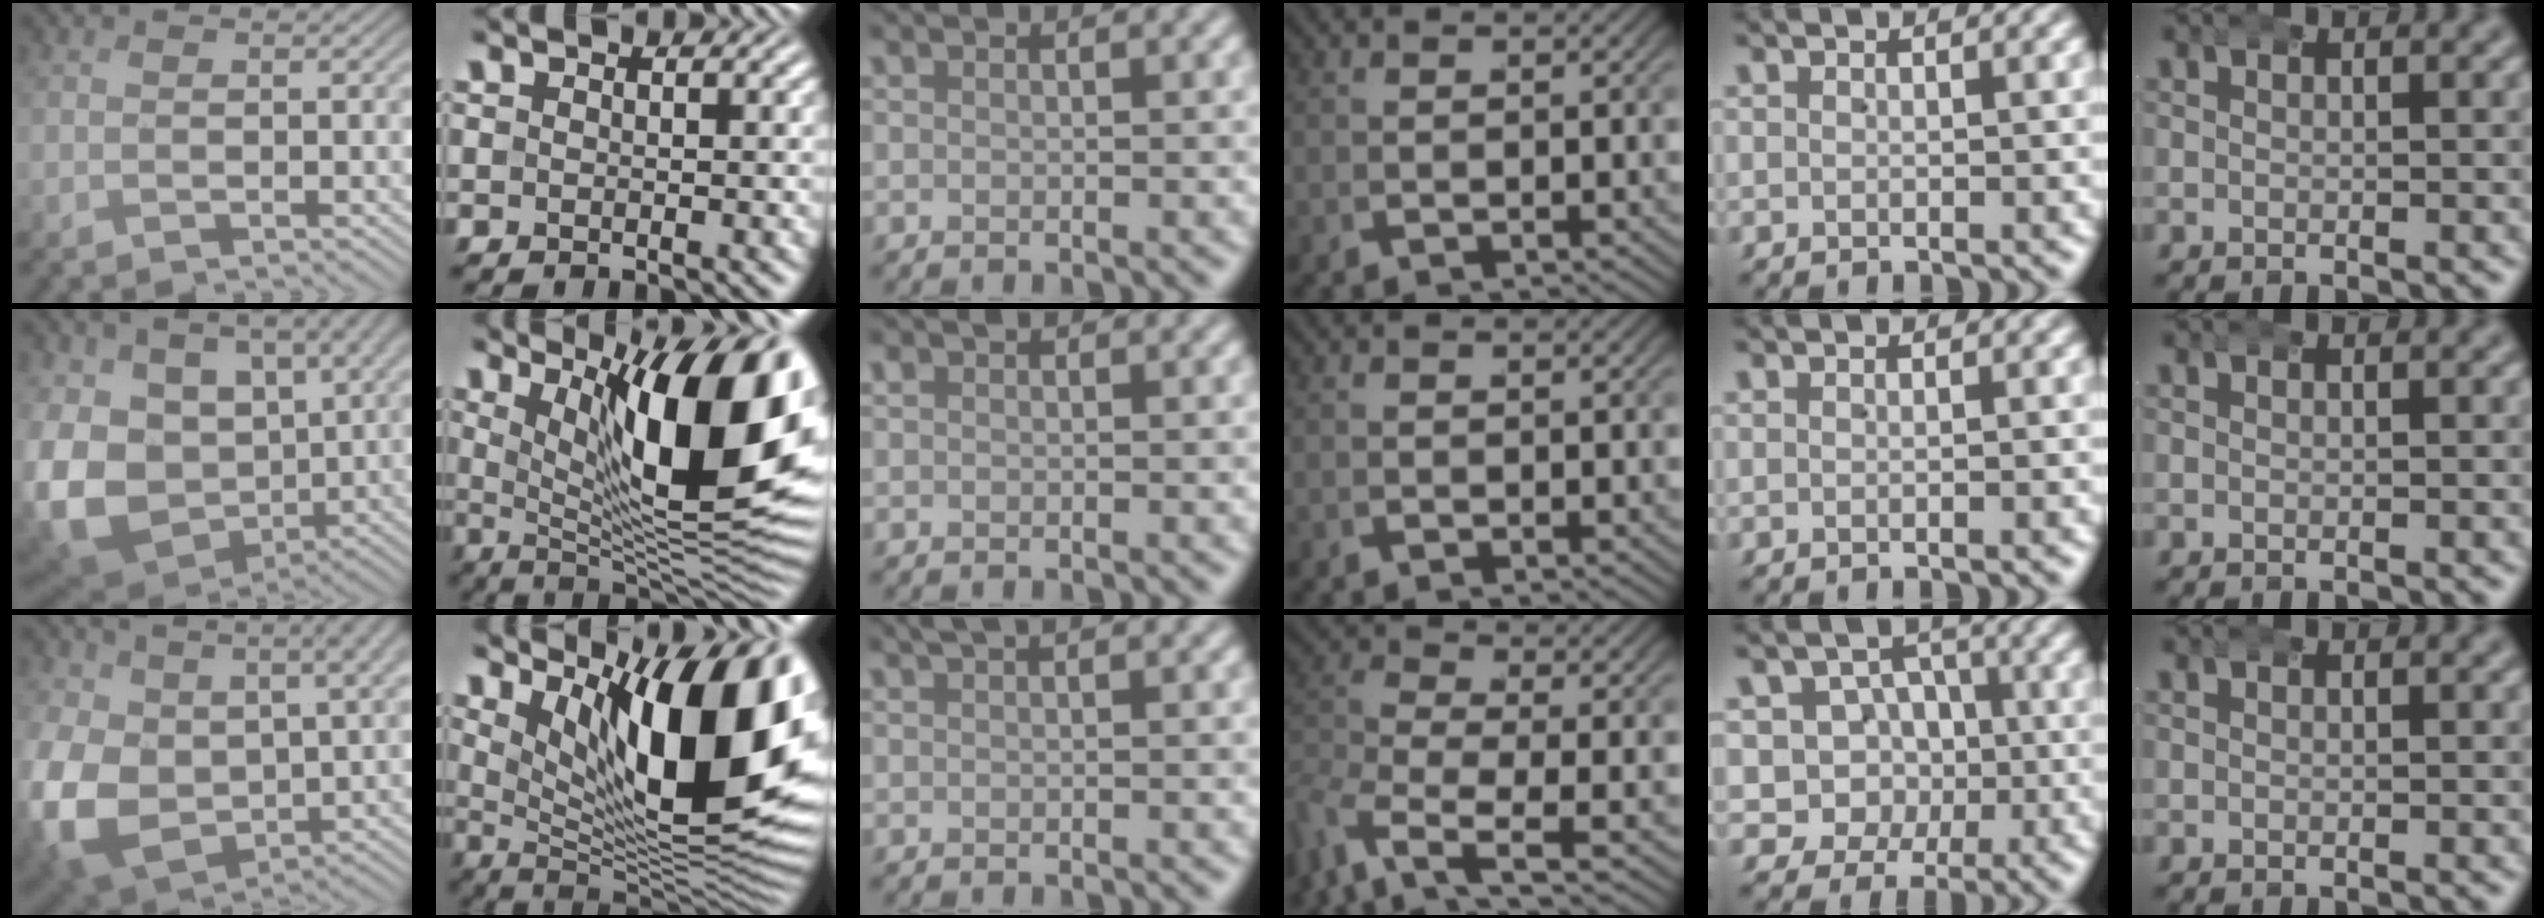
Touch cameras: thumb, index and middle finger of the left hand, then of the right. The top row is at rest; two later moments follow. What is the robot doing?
{"motion": "wrap", "object": "aluminum foil"}